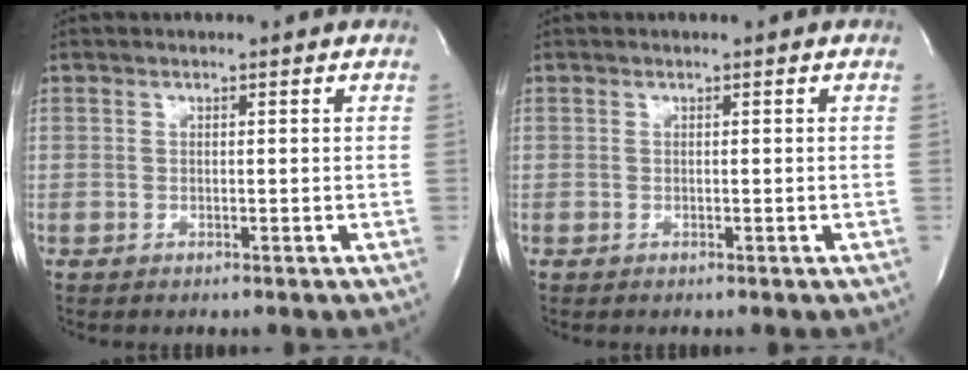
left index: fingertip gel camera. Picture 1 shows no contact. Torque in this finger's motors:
{"motor_torque": [-0.11, 0.04, 0.01, 0.02]}